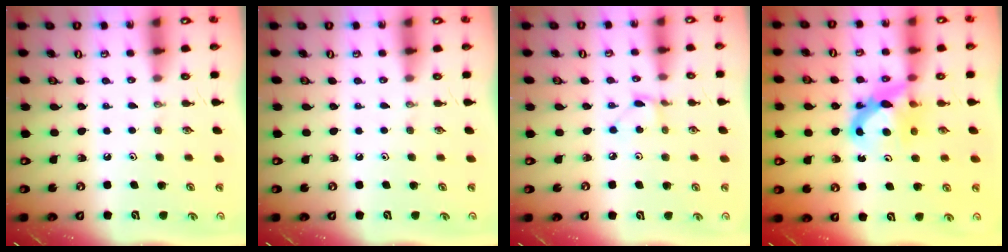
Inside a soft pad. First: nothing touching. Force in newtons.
{"total": 0.0}
{"total": 2.8, "press": 2.8, "slide": 0.3}
{"total": 7.4, "press": 7.3, "slide": 0.6}